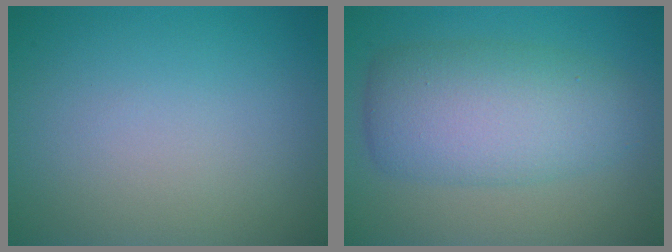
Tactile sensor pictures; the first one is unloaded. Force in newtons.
{"total": 7.0, "press": 7.0, "slide": 0.1}